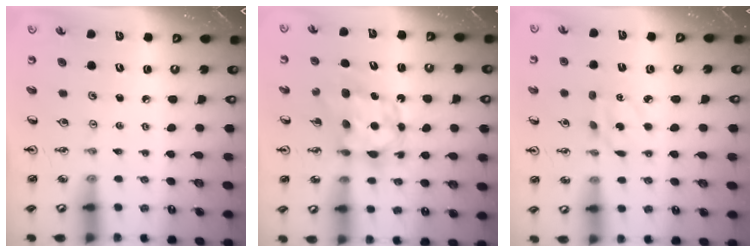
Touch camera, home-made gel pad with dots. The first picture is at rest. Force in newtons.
{"total": 7.5, "press": 7.4, "slide": 0.6}
{"total": 4.4, "press": 4.4, "slide": 0.5}